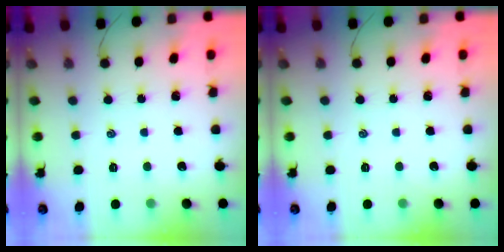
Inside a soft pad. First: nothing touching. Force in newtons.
{"total": 0.0}